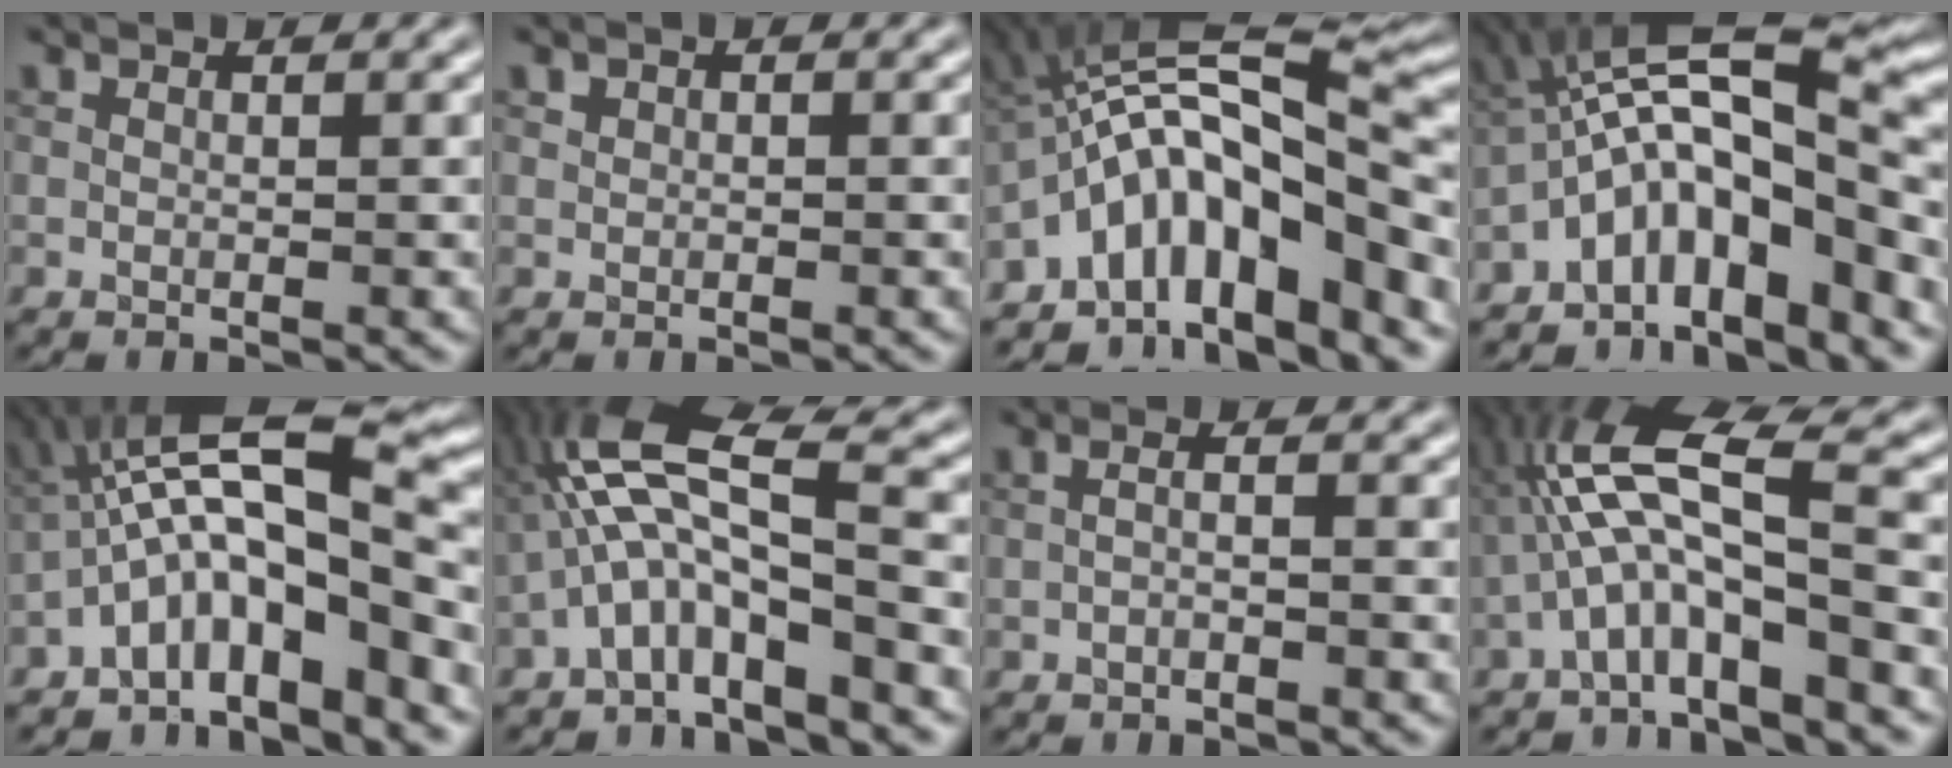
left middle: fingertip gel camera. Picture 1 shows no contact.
{"total": 0.6, "force": [0.2, 0.5, 0.1], "torque": [0.000, -0.003, 0.000]}
{"total": 12.8, "force": [-4.7, 4.3, 11.1], "torque": [-0.166, 0.024, -0.079]}
{"total": 11.6, "force": [-4.3, 3.9, 10.0], "torque": [-0.144, 0.028, -0.076]}
{"total": 10.7, "force": [-3.6, 3.1, 9.6], "torque": [-0.147, 0.030, -0.066]}
{"total": 8.9, "force": [-2.5, 2.4, 8.2], "torque": [-0.158, 0.028, -0.055]}
{"total": 1.1, "force": [-0.8, 0.1, 0.8], "torque": [-0.019, 0.005, -0.018]}
{"total": 8.8, "force": [-2.1, 2.2, 8.3], "torque": [-0.162, 0.027, -0.047]}